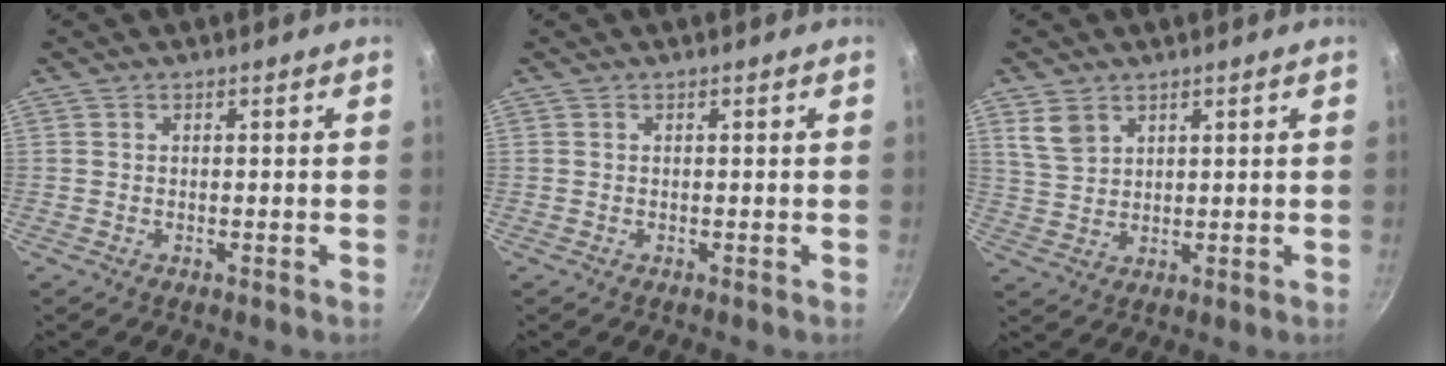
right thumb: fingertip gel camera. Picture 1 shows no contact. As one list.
[{"total": 0.0}, {"total": 5.2, "force": [3.0, 3.5, 2.5], "torque": [-0.037, -0.010, 0.066]}]